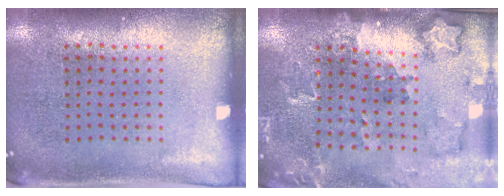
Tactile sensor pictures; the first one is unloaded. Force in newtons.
{"total": 1.8, "press": 1.8, "slide": 0.0}